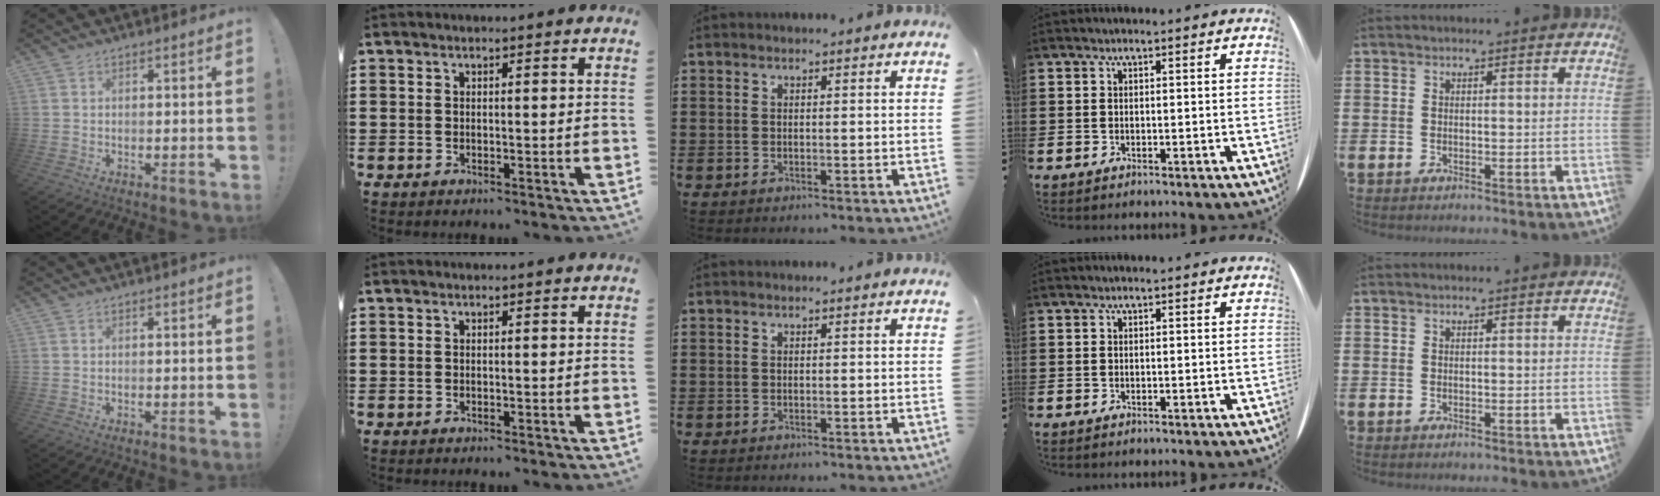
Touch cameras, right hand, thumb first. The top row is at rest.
{}